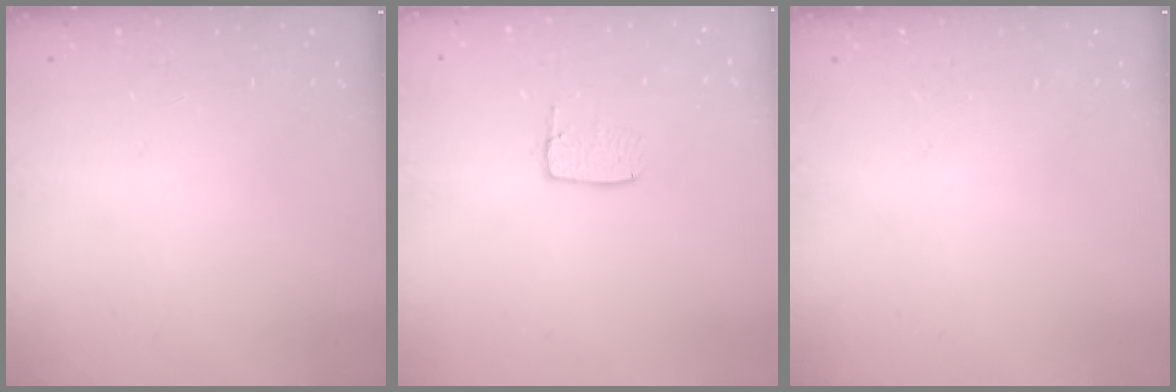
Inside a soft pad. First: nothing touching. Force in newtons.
{"total": 5.8, "press": 5.8, "slide": 0.4}
{"total": 0.0}